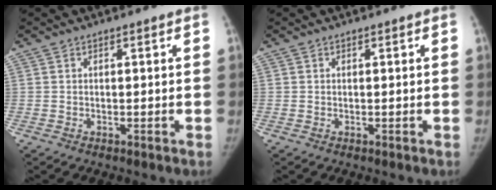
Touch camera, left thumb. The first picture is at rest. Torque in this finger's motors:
{"motor_torque": [0.00, 0.00, 0.28, -0.28, 0.00]}